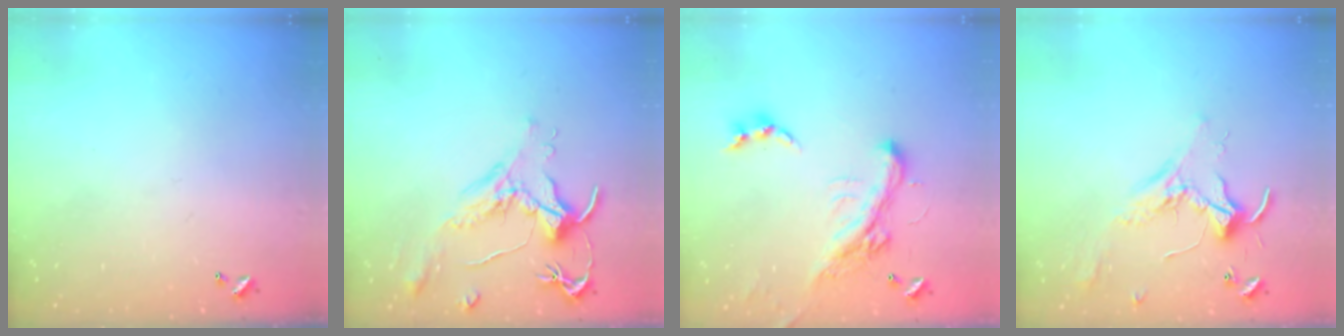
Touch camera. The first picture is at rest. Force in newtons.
{"total": 1.6, "press": 1.4, "slide": 0.7}
{"total": 5.5, "press": 5.3, "slide": 1.5}
{"total": 2.3, "press": 2.3, "slide": 0.5}